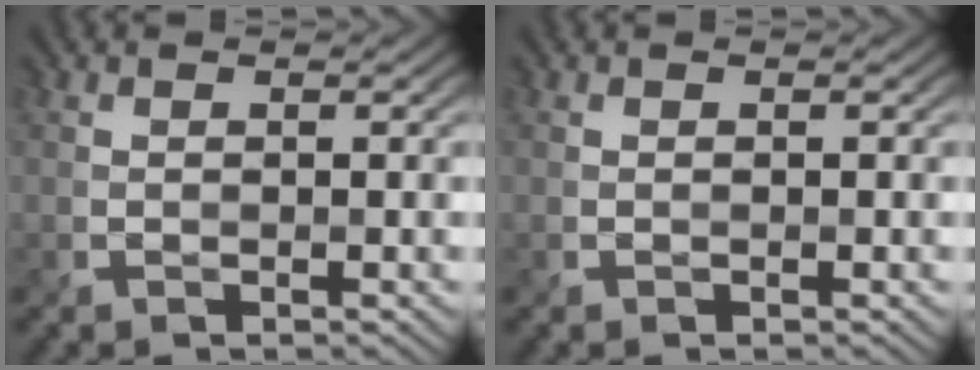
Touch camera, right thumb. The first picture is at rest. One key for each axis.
{"total": 0.0}